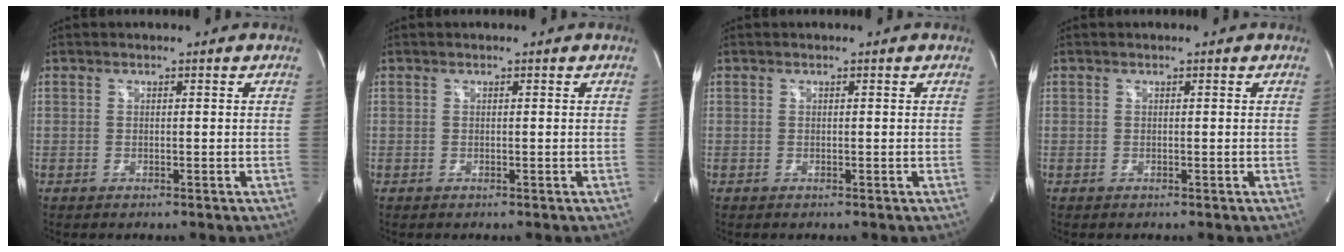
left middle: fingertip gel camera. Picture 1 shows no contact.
{"total": 0.0}
{"total": 0.0}
{"total": 0.0}